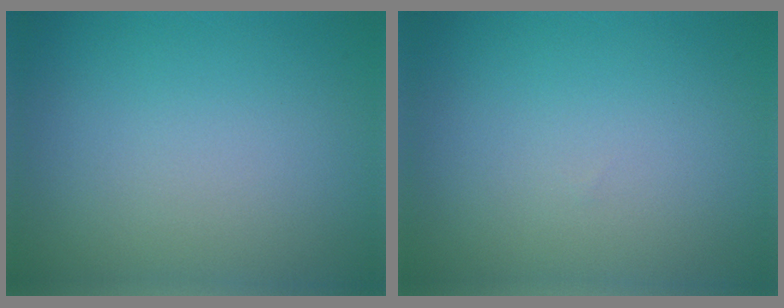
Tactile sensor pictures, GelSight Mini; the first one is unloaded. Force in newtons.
{"total": 0.0}